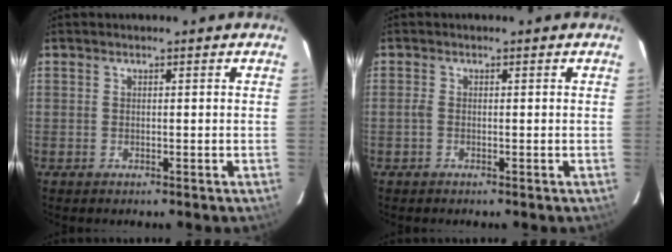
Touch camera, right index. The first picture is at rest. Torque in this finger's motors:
{"motor_torque": [0.18, 0.00, 0.09, 0.03]}